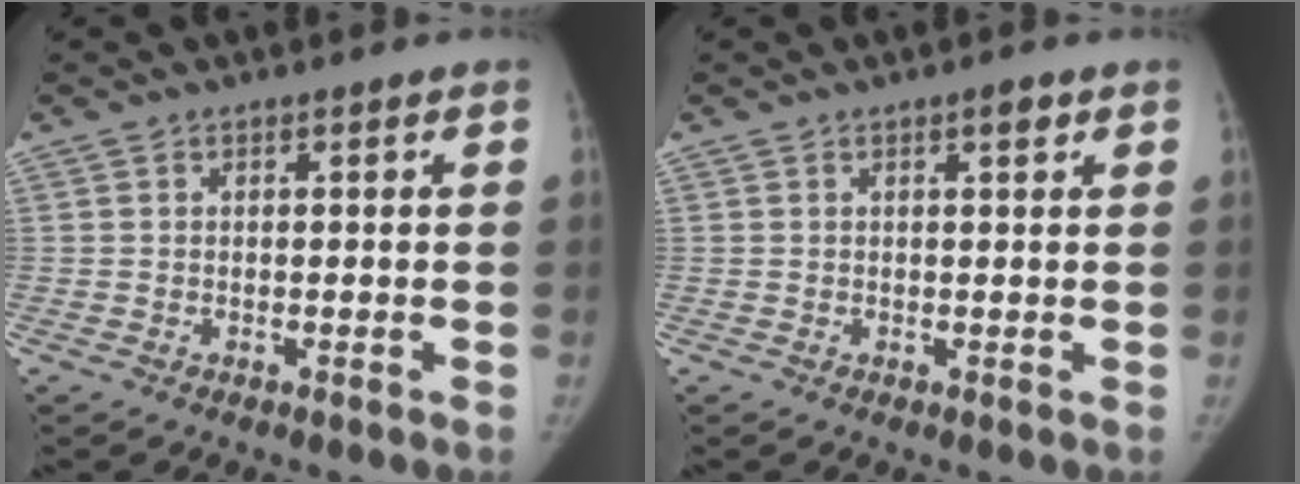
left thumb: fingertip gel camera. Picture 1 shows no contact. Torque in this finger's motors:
{"motor_torque": [0.13, -0.04, 0.06, -0.21, 0.06]}